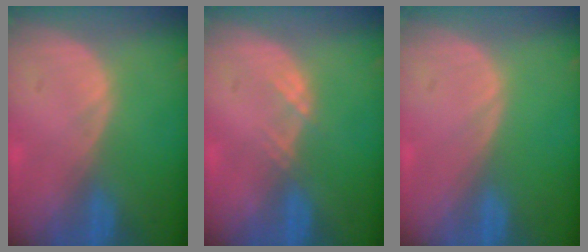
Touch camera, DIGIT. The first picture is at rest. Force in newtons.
{"total": 1.5, "press": 1.3, "slide": 0.8}
{"total": 0.0}